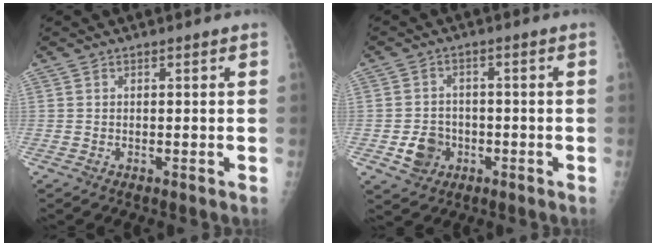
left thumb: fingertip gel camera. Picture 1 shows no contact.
{"total": 5.7, "force": [-1.9, 4.9, 2.3], "torque": [-0.021, 0.012, -0.029]}